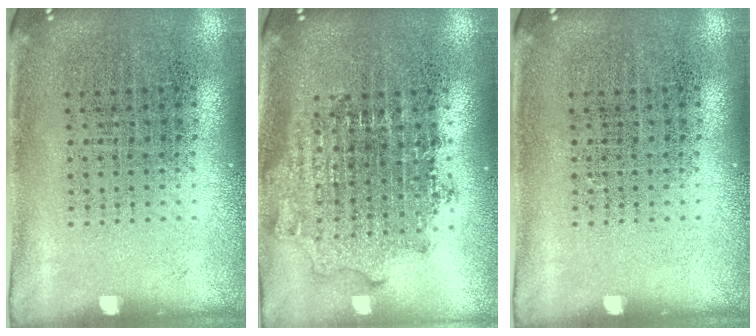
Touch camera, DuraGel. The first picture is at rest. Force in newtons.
{"total": 1.8, "press": 1.4, "slide": 1.1}
{"total": 0.0}